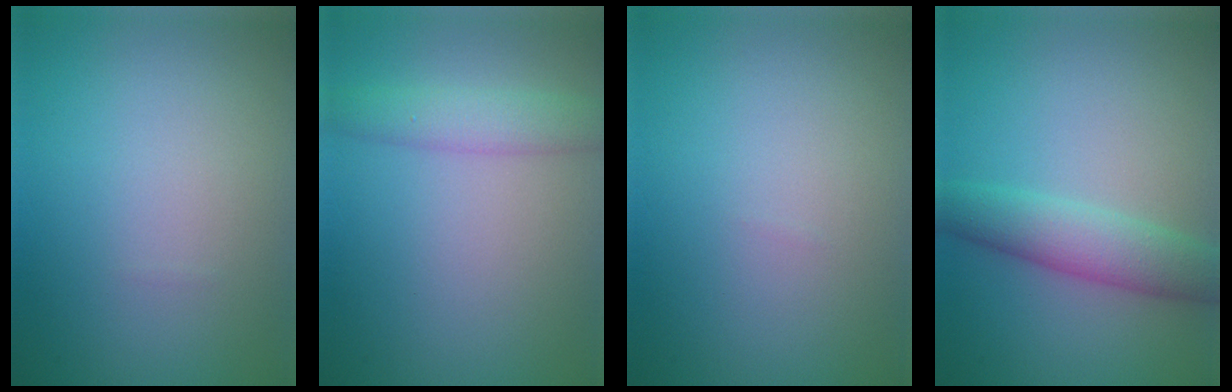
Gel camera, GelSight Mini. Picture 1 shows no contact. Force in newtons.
{"total": 3.0, "press": 3.0, "slide": 0.1}
{"total": 0.0}
{"total": 4.3, "press": 4.3, "slide": 0.1}